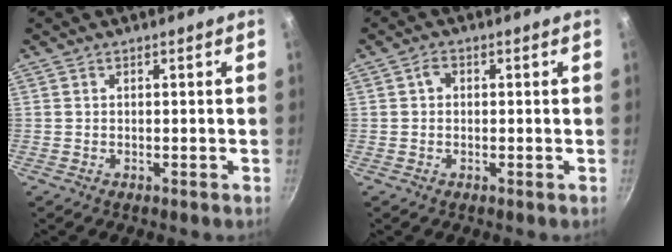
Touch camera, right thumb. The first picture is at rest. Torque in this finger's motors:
{"motor_torque": [-0.01, -0.01, -0.15, -0.09, 0.00]}